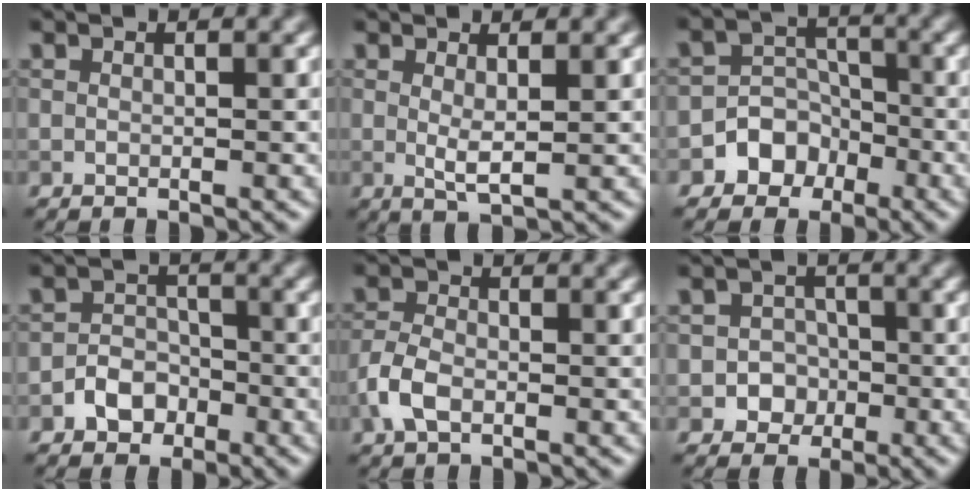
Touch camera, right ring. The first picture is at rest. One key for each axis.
{"total": 2.0, "fx": 0.5, "fy": 0.4, "fz": 1.9, "tx": -0.035, "ty": -0.006, "tz": 0.012}
{"total": 4.6, "fx": -2.4, "fy": 3.8, "fz": 0.9, "tx": 0.022, "ty": 0.010, "tz": -0.061}
{"total": 2.7, "fx": -1.5, "fy": 2.1, "fz": 0.9, "tx": -0.007, "ty": 0.007, "tz": -0.027}
{"total": 2.9, "fx": -1.2, "fy": 1.7, "fz": 2.1, "tx": -0.047, "ty": 0.002, "tz": -0.033}
{"total": 2.7, "fx": -0.9, "fy": 2.5, "fz": 0.7, "tx": 0.009, "ty": 0.005, "tz": -0.025}